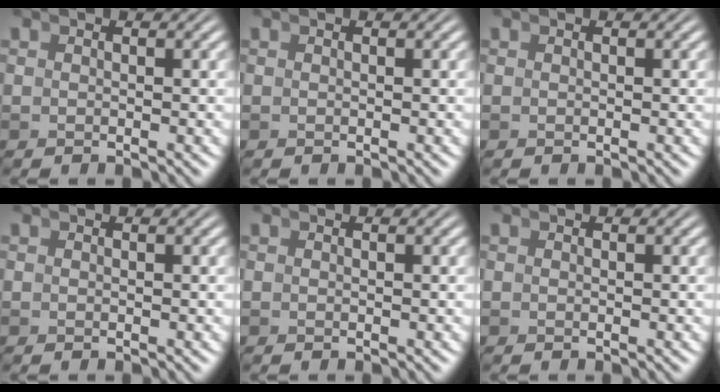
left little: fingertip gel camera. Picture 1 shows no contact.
{"total": 0.0}
{"total": 0.0}
{"total": 0.0}
{"total": 0.0}
{"total": 0.0}